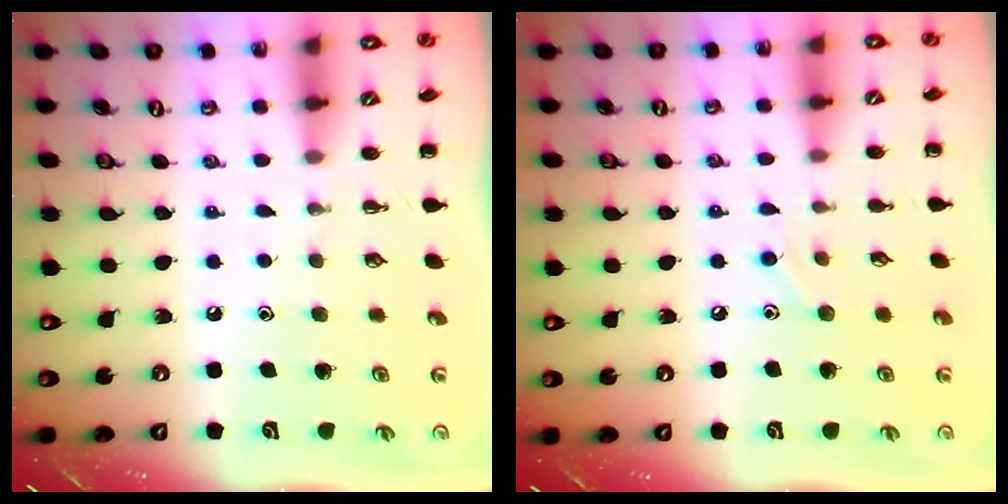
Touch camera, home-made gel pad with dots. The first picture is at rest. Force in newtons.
{"total": 6.1, "press": 5.8, "slide": 1.8}